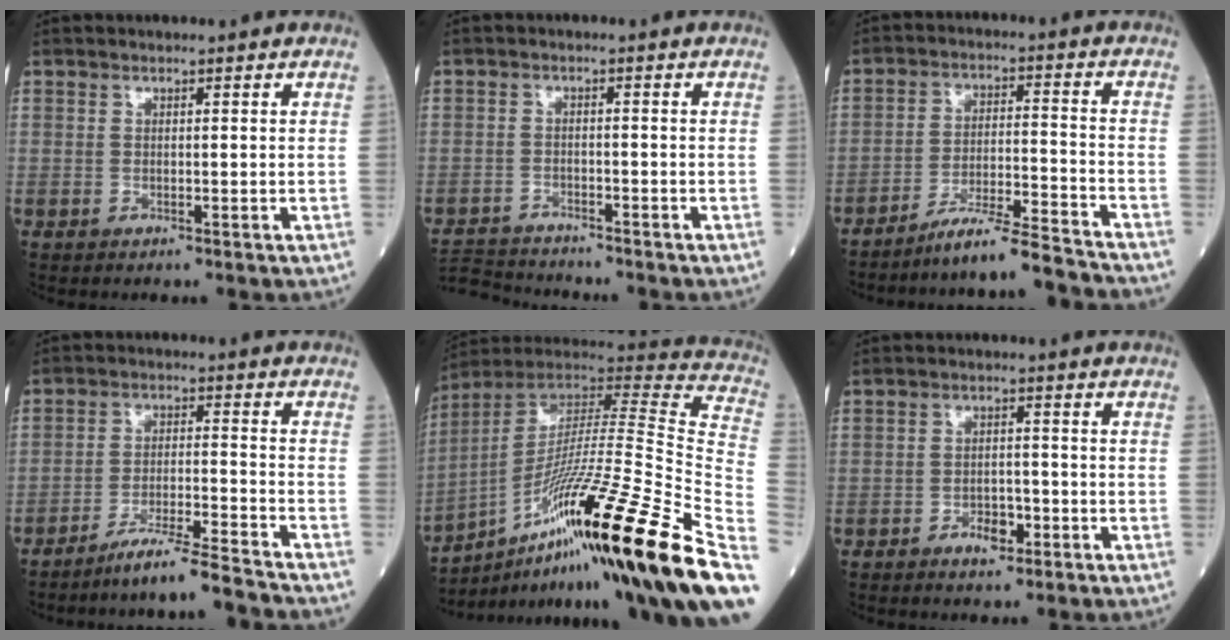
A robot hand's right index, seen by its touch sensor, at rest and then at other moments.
{"total": 6.7, "force": [-6.7, 0.7, 0.3], "torque": [-0.005, -0.006, -0.118]}
{"total": 9.9, "force": [-9.3, -1.6, 3.1], "torque": [-0.035, 0.002, -0.158]}
{"total": 8.6, "force": [-7.8, -1.6, 3.2], "torque": [-0.041, -0.012, -0.136]}
{"total": 40.9, "force": [-14.9, 3.1, 37.9], "torque": [-0.543, -0.028, -0.264]}
{"total": 3.3, "force": [-1.9, 1.7, 2.1], "torque": [-0.032, 0.006, -0.030]}